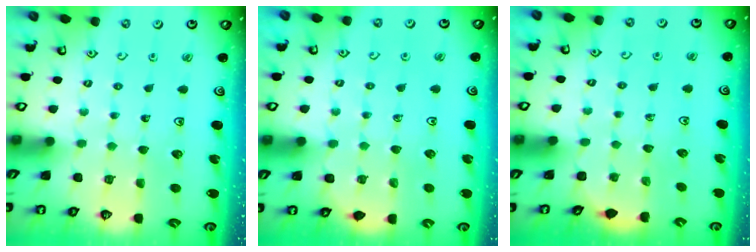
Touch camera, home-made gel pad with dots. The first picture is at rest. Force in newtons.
{"total": 5.1, "press": 4.9, "slide": 1.2}
{"total": 1.5, "press": 1.2, "slide": 1.0}